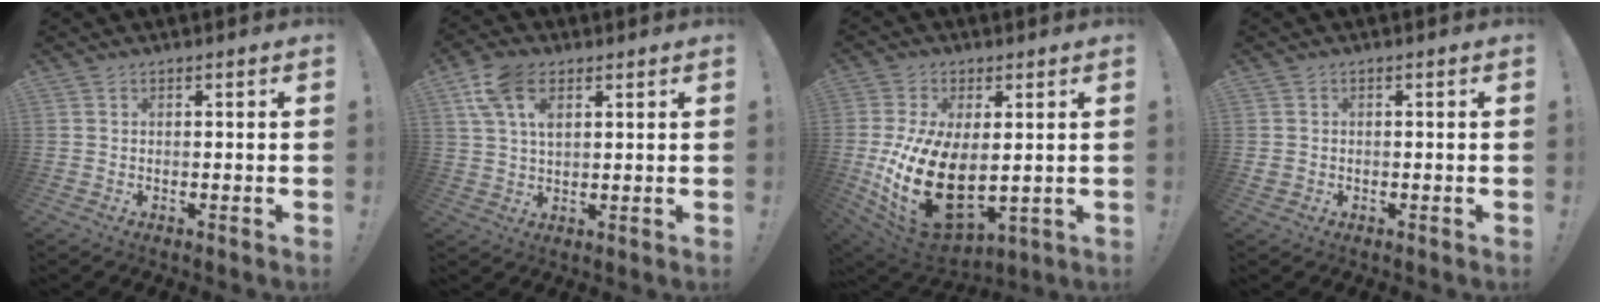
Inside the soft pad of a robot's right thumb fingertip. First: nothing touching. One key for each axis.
{"total": 10.1, "fx": 4.4, "fy": 5.8, "fz": 7.0, "tx": -0.142, "ty": -0.004, "tz": 0.083}
{"total": 21.6, "fx": -1.0, "fy": 12.9, "fz": 17.3, "tx": -0.329, "ty": -0.010, "tz": 0.002}
{"total": 1.0, "fx": -0.1, "fy": 1.0, "fz": 0.3, "tx": -0.004, "ty": 0.002, "tz": -0.002}